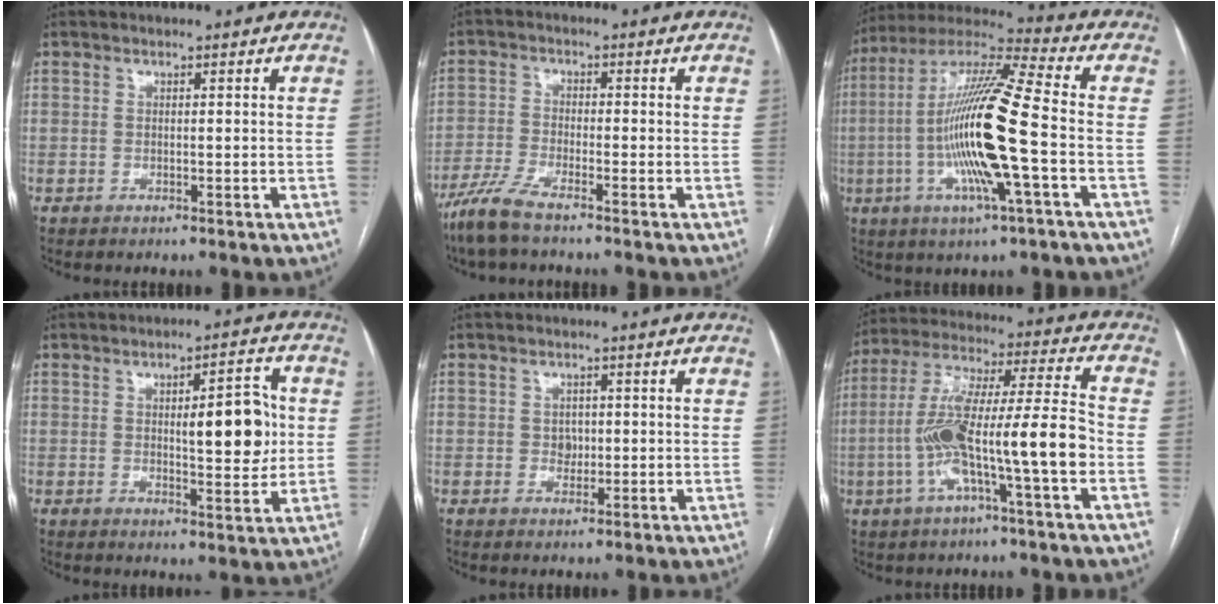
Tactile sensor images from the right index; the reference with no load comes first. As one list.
[{"total": 5.3, "force": [-4.2, 0.2, 3.2], "torque": [-0.076, -0.015, -0.091]}, {"total": 18.4, "force": [-3.3, 0.6, 18.1], "torque": [-0.361, -0.004, -0.069]}, {"total": 8.8, "force": [0.9, 2.5, 8.4], "torque": [-0.112, 0.005, 0.016]}, {"total": 1.9, "force": [0.1, 1.6, 1.1], "torque": [-0.014, 0.001, 0.003]}, {"total": 15.4, "force": [-4.1, 0.7, 14.8], "torque": [-0.283, 0.017, -0.075]}]